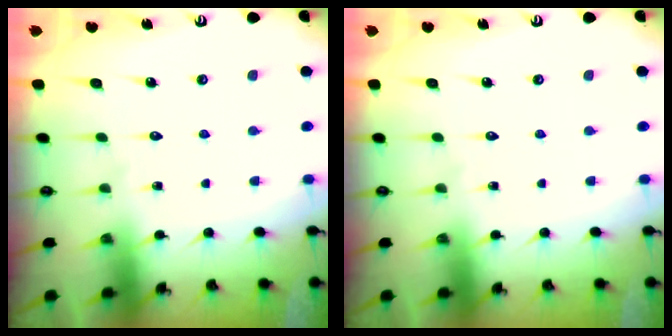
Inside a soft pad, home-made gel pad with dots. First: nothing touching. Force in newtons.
{"total": 0.0}